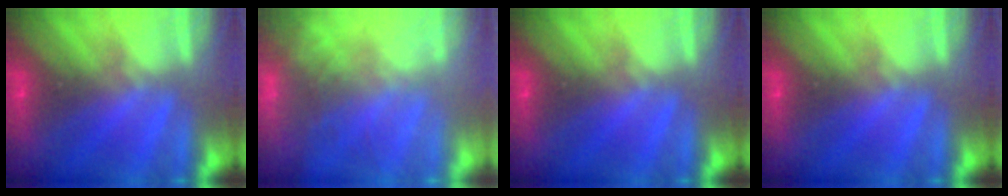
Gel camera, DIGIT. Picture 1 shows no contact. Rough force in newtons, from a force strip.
{"total": 10.4}
{"total": 0.0}
{"total": 0.0}